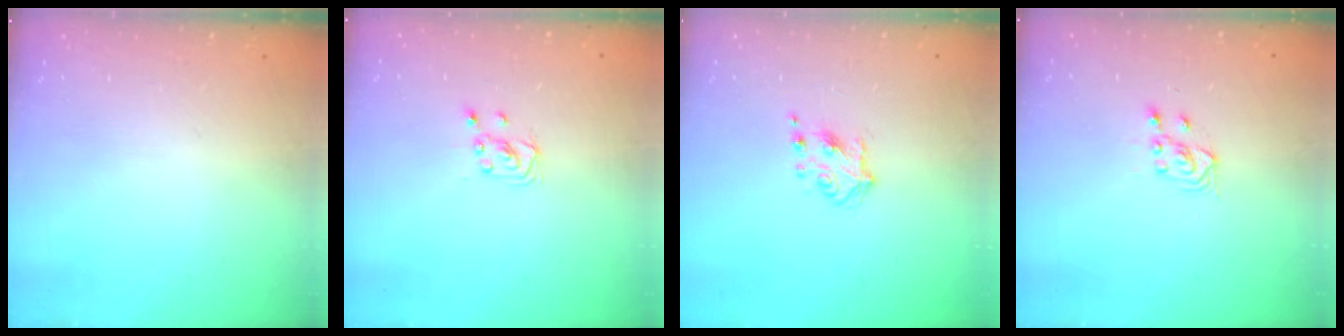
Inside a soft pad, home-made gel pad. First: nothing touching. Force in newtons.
{"total": 2.0, "press": 2.0, "slide": 0.2}
{"total": 5.3, "press": 5.2, "slide": 0.8}
{"total": 3.3, "press": 2.9, "slide": 1.5}